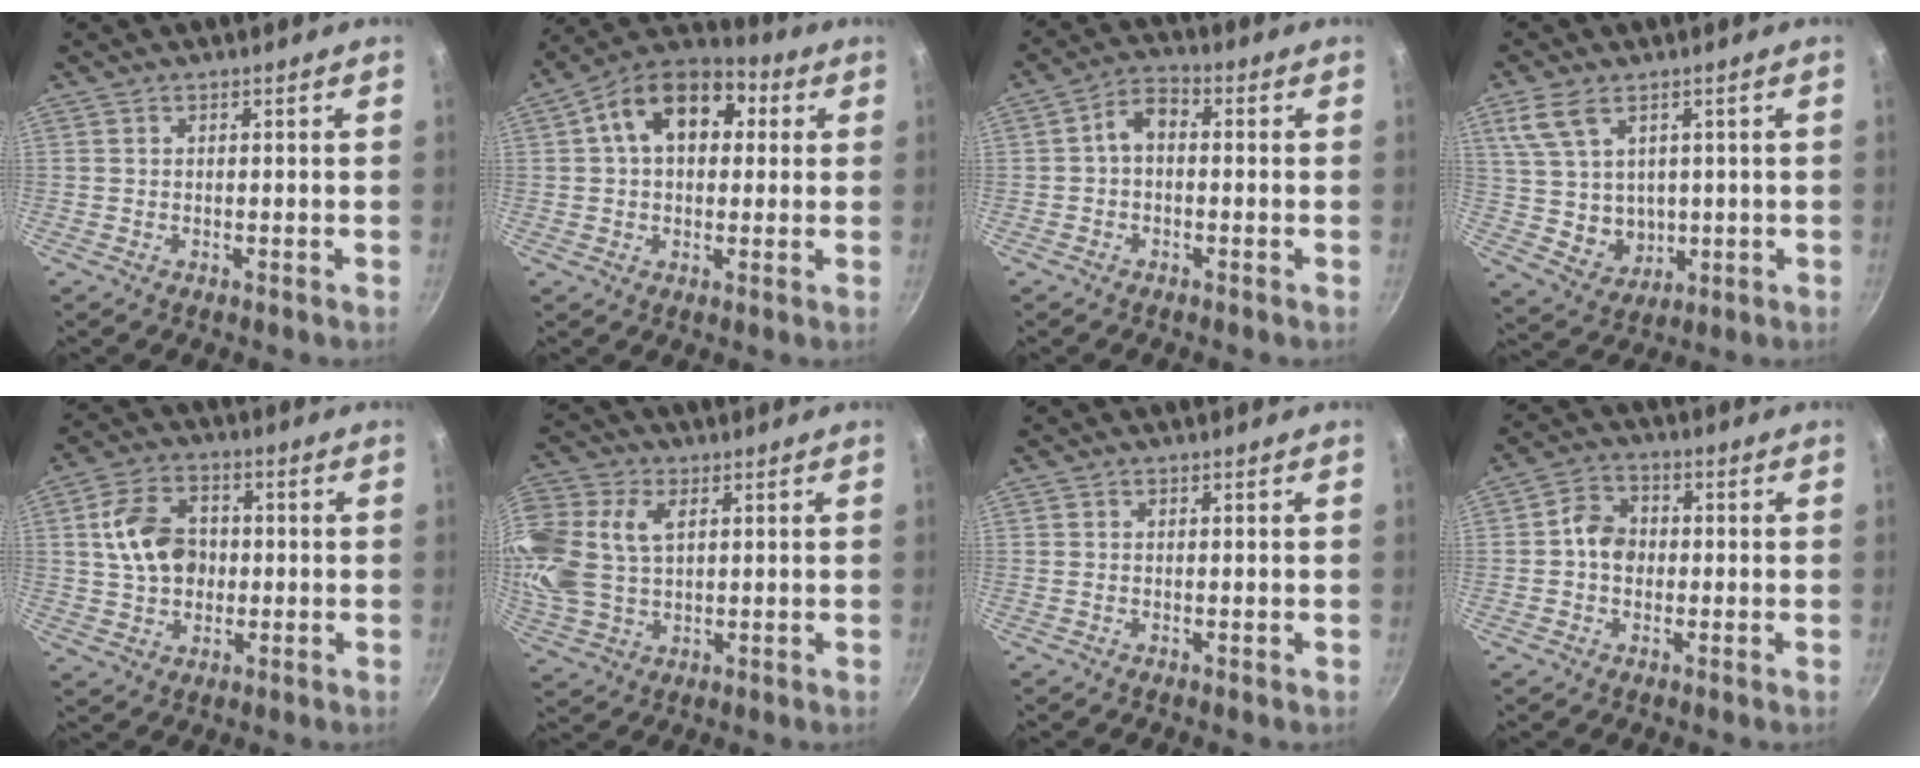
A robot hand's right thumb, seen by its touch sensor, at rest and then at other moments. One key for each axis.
{"total": 15.6, "fx": 3.7, "fy": 10.5, "fz": 10.9, "tx": -0.144, "ty": 0.026, "tz": 0.037}
{"total": 5.0, "fx": -0.3, "fy": 3.3, "fz": 3.8, "tx": -0.064, "ty": 0.021, "tz": -0.015}
{"total": 9.7, "fx": 3.6, "fy": 6.9, "fz": 5.8, "tx": -0.096, "ty": -0.016, "tz": 0.090}
{"total": 11.5, "fx": 0.9, "fy": 8.6, "fz": 7.6, "tx": -0.114, "ty": 0.016, "tz": 0.010}
{"total": 18.8, "fx": 5.2, "fy": 13.1, "fz": 12.5, "tx": -0.301, "ty": 0.017, "tz": 0.098}
{"total": 0.0}
{"total": 5.9, "fx": -0.2, "fy": 4.9, "fz": 3.3, "tx": -0.030, "ty": 0.016, "tz": -0.015}